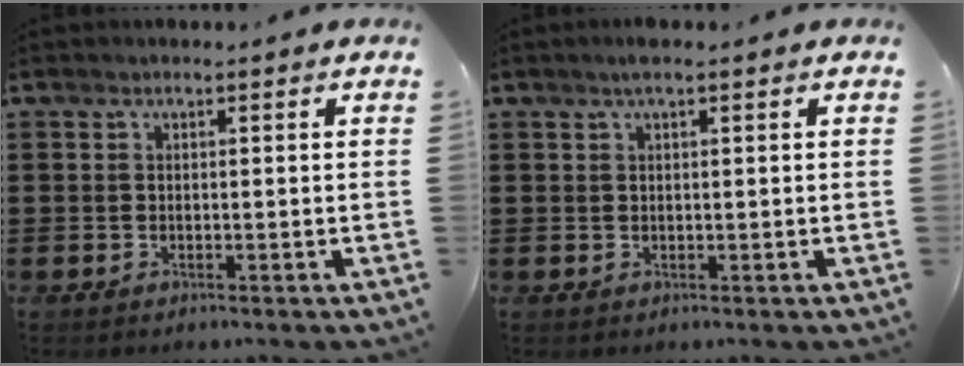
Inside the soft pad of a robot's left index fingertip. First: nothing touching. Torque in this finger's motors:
{"motor_torque": [0.46, -0.24, 0.06, 0.05]}